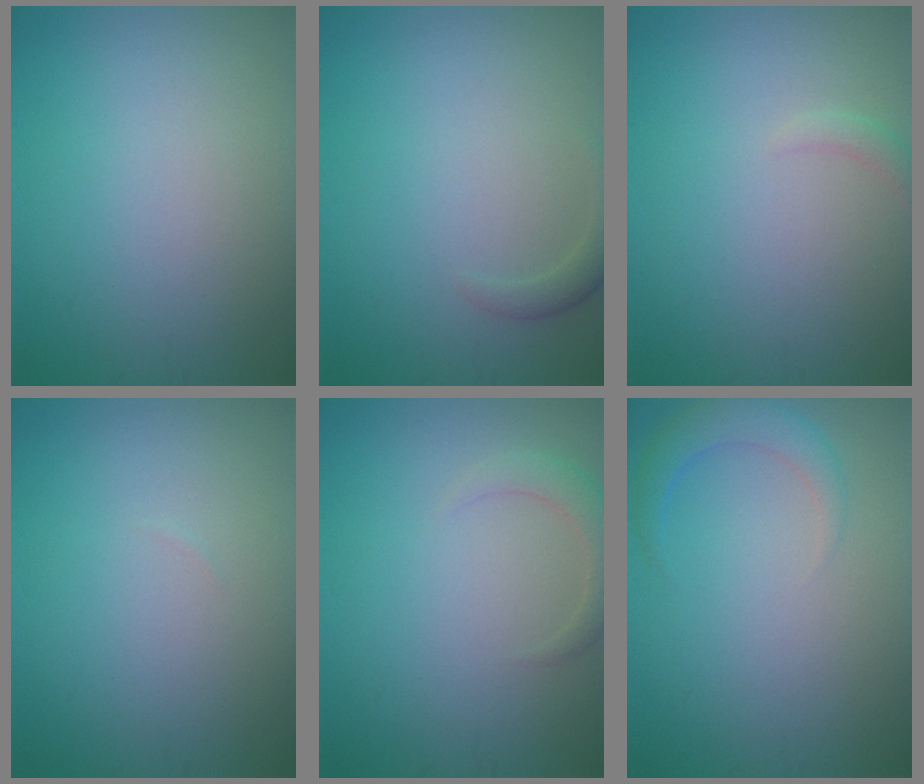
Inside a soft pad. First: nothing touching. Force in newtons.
{"total": 1.4, "press": 1.4, "slide": 0.1}
{"total": 1.0, "press": 0.9, "slide": 0.2}
{"total": 0.0}
{"total": 2.1, "press": 2.1, "slide": 0.3}
{"total": 2.3, "press": 2.3, "slide": 0.2}